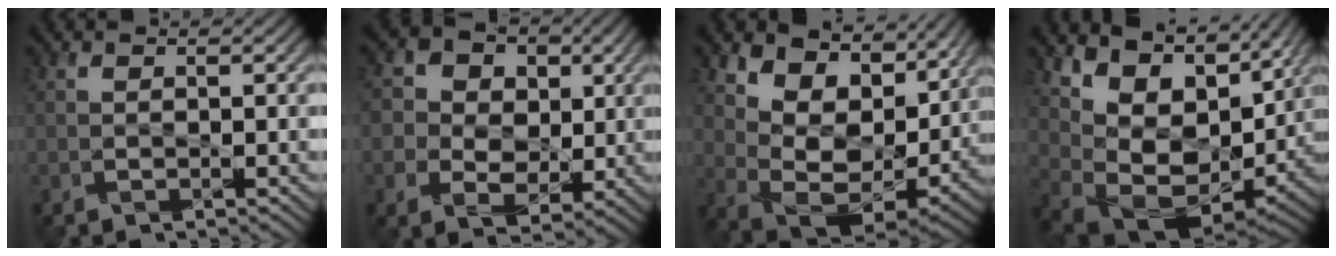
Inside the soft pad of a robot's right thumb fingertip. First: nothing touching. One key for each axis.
{"total": 7.3, "fx": 0.7, "fy": 6.5, "fz": 3.4, "tx": -0.074, "ty": 0.009, "tz": -0.005}
{"total": 13.1, "fx": 5.6, "fy": 7.2, "fz": 9.4, "tx": -0.176, "ty": 0.002, "tz": 0.105}
{"total": 12.8, "fx": 3.5, "fy": 7.5, "fz": 9.7, "tx": -0.176, "ty": -0.016, "tz": 0.086}